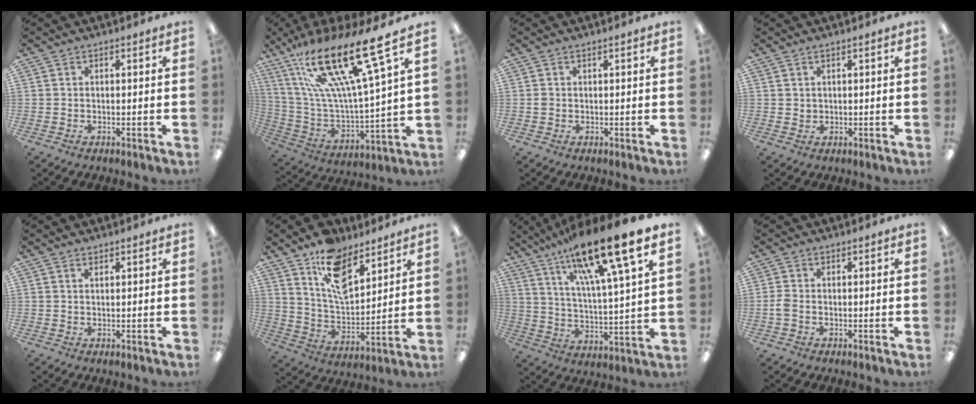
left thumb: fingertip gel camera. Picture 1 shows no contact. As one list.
[{"total": 26.7, "force": [17.5, 5.7, 19.3], "torque": [-0.375, -0.114, 0.282]}, {"total": 0.7, "force": [0.0, 0.6, 0.4], "torque": [-0.009, 0.003, 0.000]}, {"total": 1.0, "force": [0.7, 0.6, 0.2], "torque": [-0.004, 0.002, 0.013]}, {"total": 0.8, "force": [0.7, 0.3, 0.3], "torque": [-0.007, 0.000, 0.013]}, {"total": 13.0, "force": [9.0, 6.5, 6.8], "torque": [-0.118, -0.048, 0.167]}, {"total": 20.7, "force": [15.3, 3.1, 13.6], "torque": [-0.232, -0.095, 0.241]}, {"total": 1.9, "force": [-0.5, 1.1, 1.5], "torque": [-0.035, 0.001, -0.011]}]